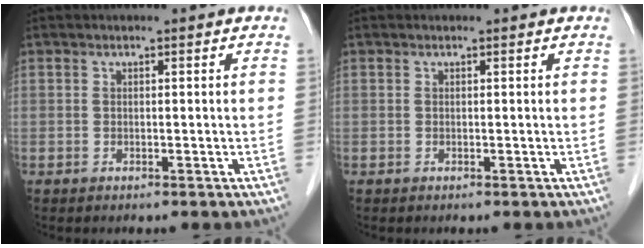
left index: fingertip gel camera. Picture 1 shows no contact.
{"total": 0.0}